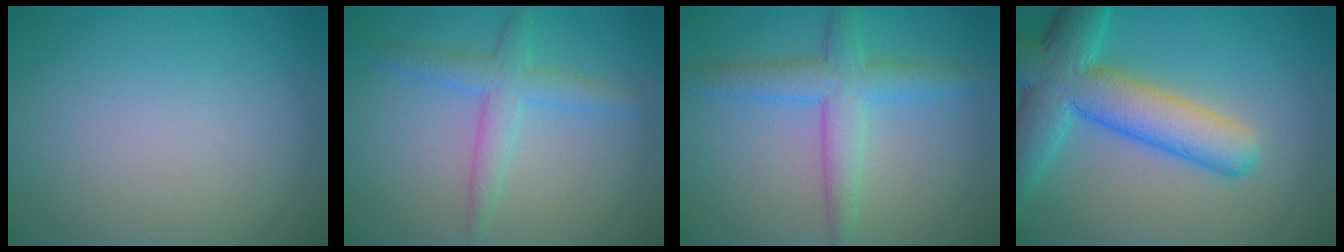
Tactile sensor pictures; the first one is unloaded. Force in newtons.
{"total": 3.0, "press": 3.0, "slide": 0.0}
{"total": 3.3, "press": 3.3, "slide": 0.2}
{"total": 8.7, "press": 8.7, "slide": 0.4}